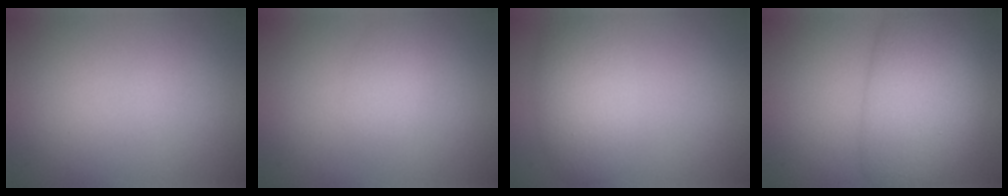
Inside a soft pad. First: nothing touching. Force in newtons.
{"total": 1.4, "press": 1.4, "slide": 0.1}
{"total": 4.2, "press": 4.1, "slide": 0.3}
{"total": 10.5, "press": 10.5, "slide": 0.4}